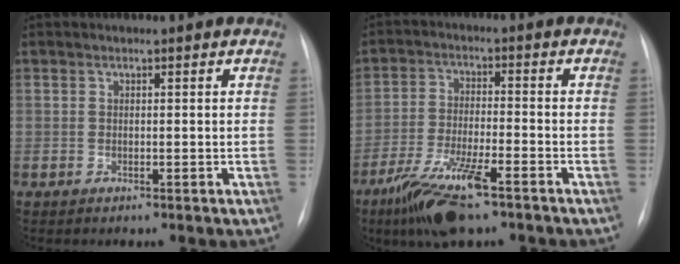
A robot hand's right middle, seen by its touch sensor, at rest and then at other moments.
{"total": 10.5, "force": [-6.8, 1.7, 7.9], "torque": [-0.161, -0.024, -0.121]}